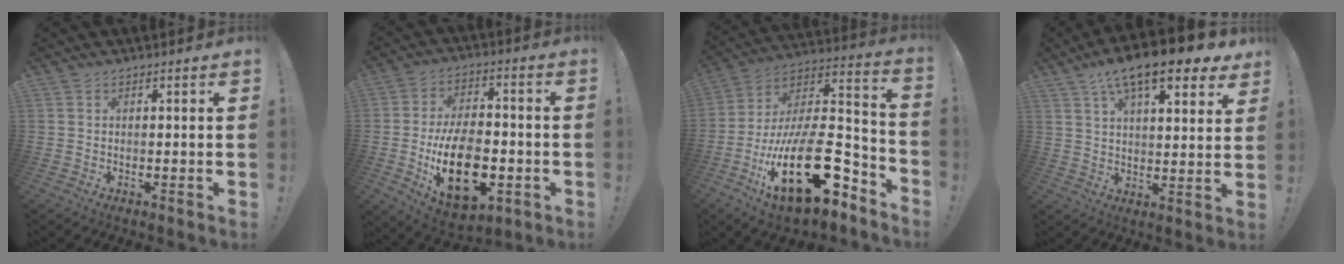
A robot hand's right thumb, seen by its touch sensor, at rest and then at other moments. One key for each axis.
{"total": 21.8, "fx": -6.1, "fy": 12.7, "fz": 16.6, "tx": -0.275, "ty": 0.022, "tz": -0.091}
{"total": 29.0, "fx": -10.9, "fy": 12.5, "fz": 23.8, "tx": -0.403, "ty": 0.042, "tz": -0.167}
{"total": 15.0, "fx": 9.3, "fy": 4.9, "fz": 10.7, "tx": -0.172, "ty": -0.051, "tz": 0.155}